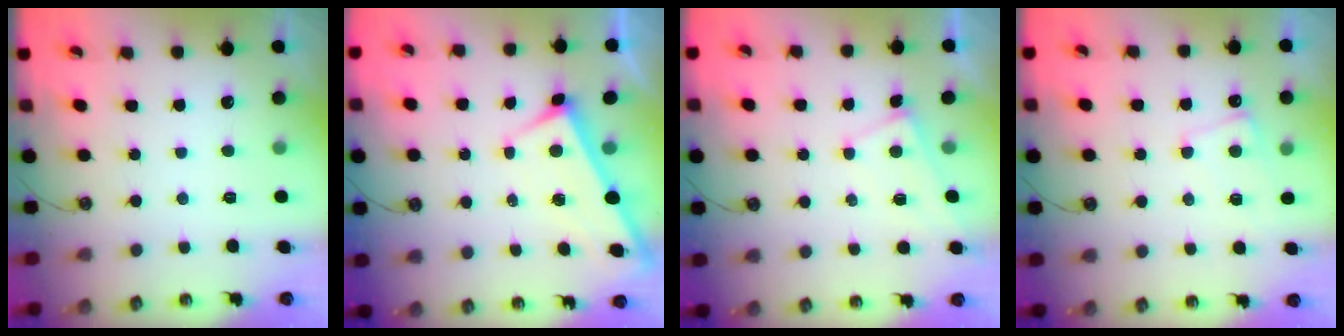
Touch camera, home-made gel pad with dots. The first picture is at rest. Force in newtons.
{"total": 2.6, "press": 2.6, "slide": 0.2}
{"total": 0.6, "press": 0.6, "slide": 0.2}
{"total": 2.4, "press": 2.4, "slide": 0.4}